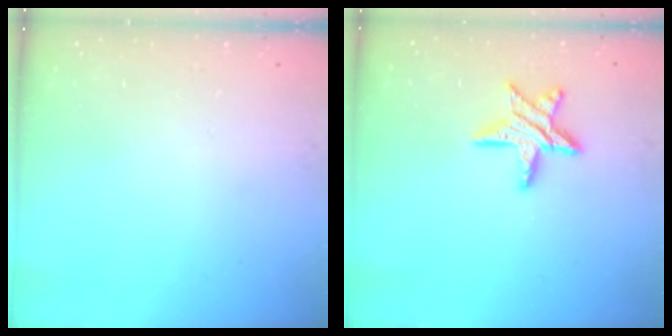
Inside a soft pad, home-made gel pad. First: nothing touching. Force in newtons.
{"total": 11.5, "press": 11.5, "slide": 1.0}